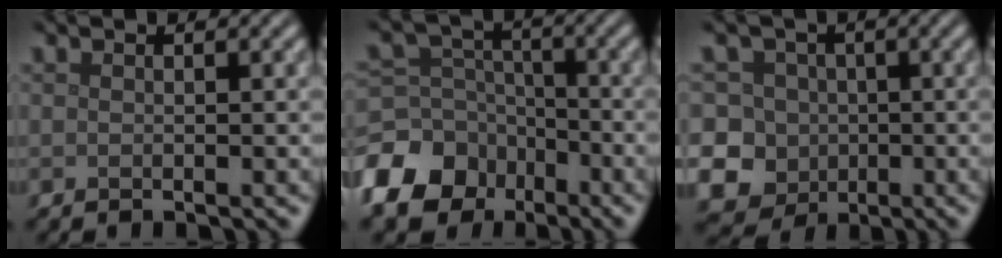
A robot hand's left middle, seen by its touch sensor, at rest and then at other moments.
{"total": 10.3, "force": [-6.0, 7.7, 3.2], "torque": [-0.089, -0.020, -0.118]}
{"total": 11.2, "force": [-2.3, 10.4, 3.5], "torque": [-0.077, 0.011, -0.071]}